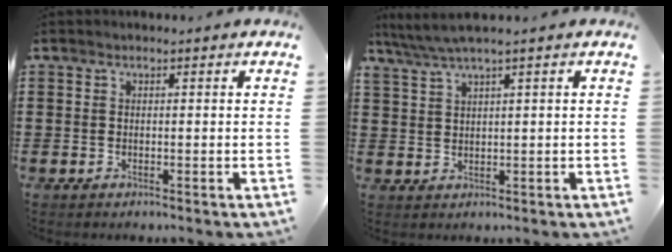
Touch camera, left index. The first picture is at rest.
{"total": 2.6, "force": [1.7, -0.2, 1.9], "torque": [-0.041, -0.005, 0.028]}